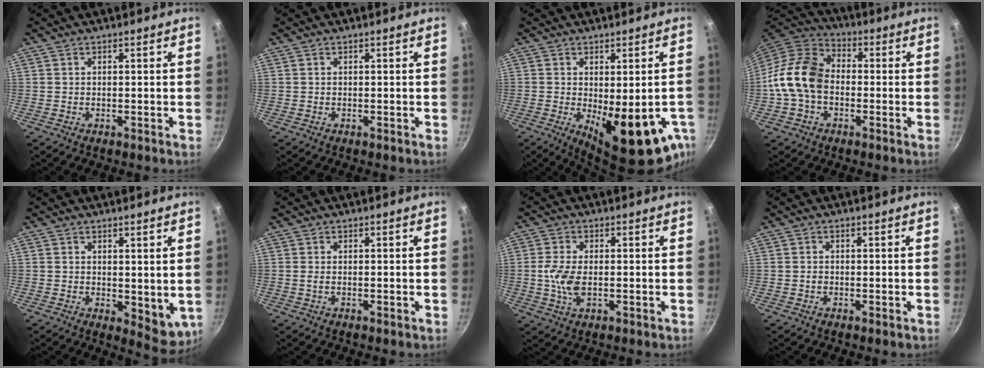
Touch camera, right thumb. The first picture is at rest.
{"total": 0.0}
{"total": 16.3, "force": [-4.3, 6.5, 14.4], "torque": [-0.158, -0.022, -0.039]}
{"total": 13.6, "force": [-1.6, 9.9, 9.2], "torque": [-0.148, 0.035, -0.051]}
{"total": 1.4, "force": [0.4, 0.9, 1.0], "torque": [-0.014, -0.005, 0.006]}
{"total": 0.7, "force": [0.0, 0.2, 0.6], "torque": [-0.015, -0.002, -0.001]}
{"total": 5.8, "force": [-0.3, 3.1, 4.9], "torque": [-0.107, -0.002, -0.008]}
{"total": 0.7, "force": [-0.1, 0.6, 0.4], "torque": [-0.006, 0.002, -0.003]}